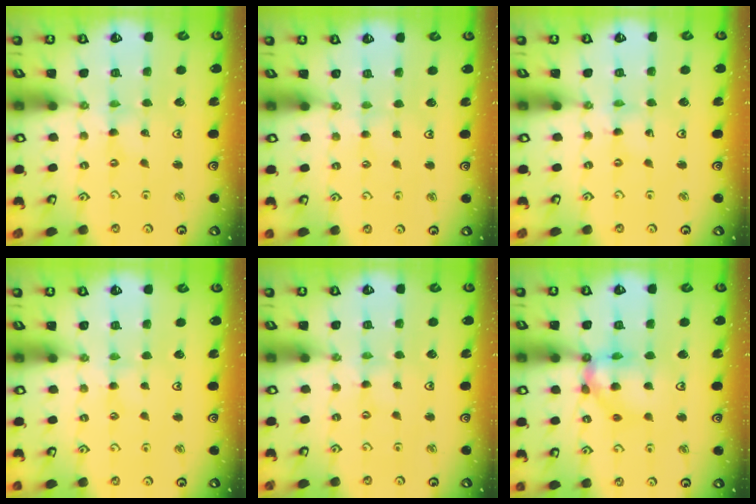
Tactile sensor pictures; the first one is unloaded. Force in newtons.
{"total": 0.8, "press": 0.8, "slide": 0.3}
{"total": 0.8, "press": 0.8, "slide": 0.1}
{"total": 2.0, "press": 1.9, "slide": 0.3}
{"total": 1.3, "press": 1.3, "slide": 0.3}
{"total": 12.9, "press": 12.8, "slide": 1.4}